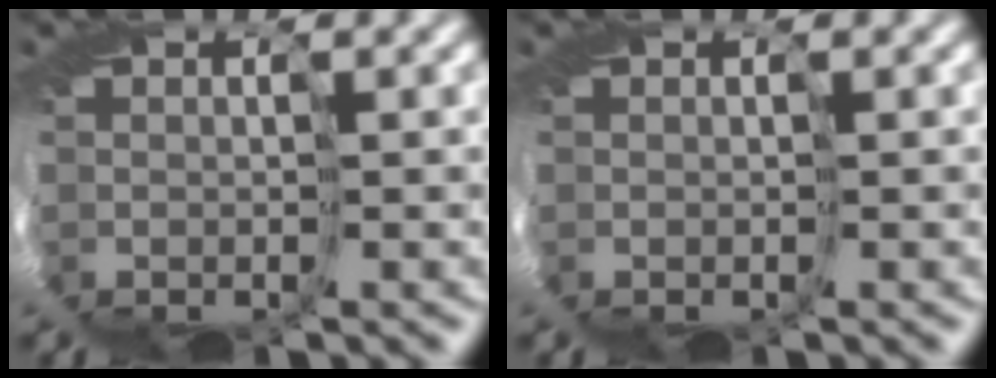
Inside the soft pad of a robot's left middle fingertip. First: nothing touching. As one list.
[{"total": 0.0}]